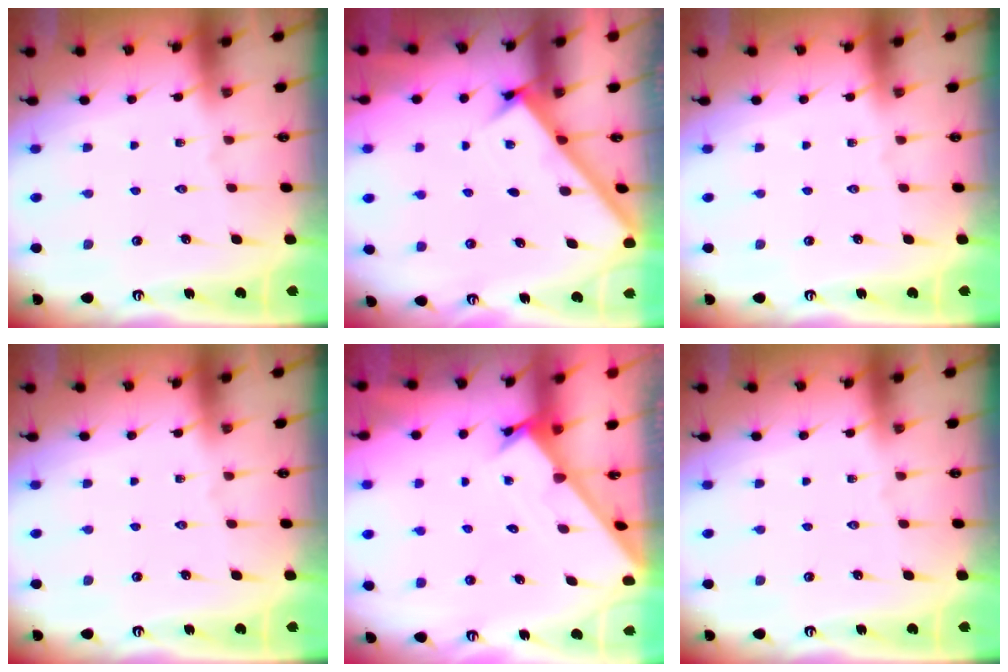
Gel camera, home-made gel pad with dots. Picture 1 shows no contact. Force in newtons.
{"total": 2.9, "press": 2.8, "slide": 0.3}
{"total": 0.0}
{"total": 0.0}
{"total": 1.7, "press": 1.7, "slide": 0.1}
{"total": 0.0}